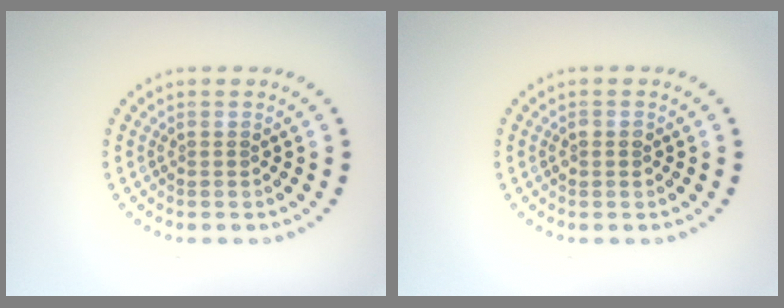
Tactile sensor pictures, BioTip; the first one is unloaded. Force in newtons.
{"total": 1.2, "press": 1.2, "slide": 0.1}